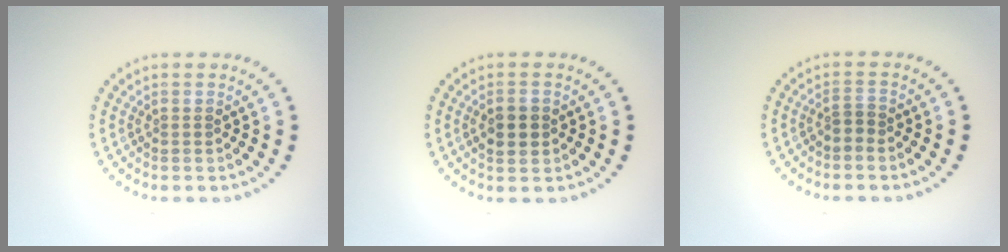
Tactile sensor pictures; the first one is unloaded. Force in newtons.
{"total": 2.5, "press": 2.5, "slide": 0.2}
{"total": 1.3, "press": 1.0, "slide": 0.9}